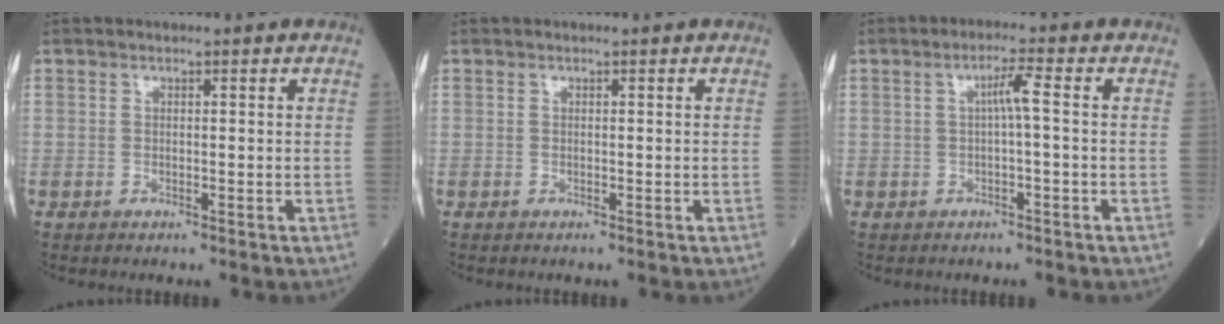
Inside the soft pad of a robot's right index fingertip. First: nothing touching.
{"total": 0.0}
{"total": 2.9, "force": [0.1, 0.0, 2.9], "torque": [-0.050, 0.007, 0.003]}